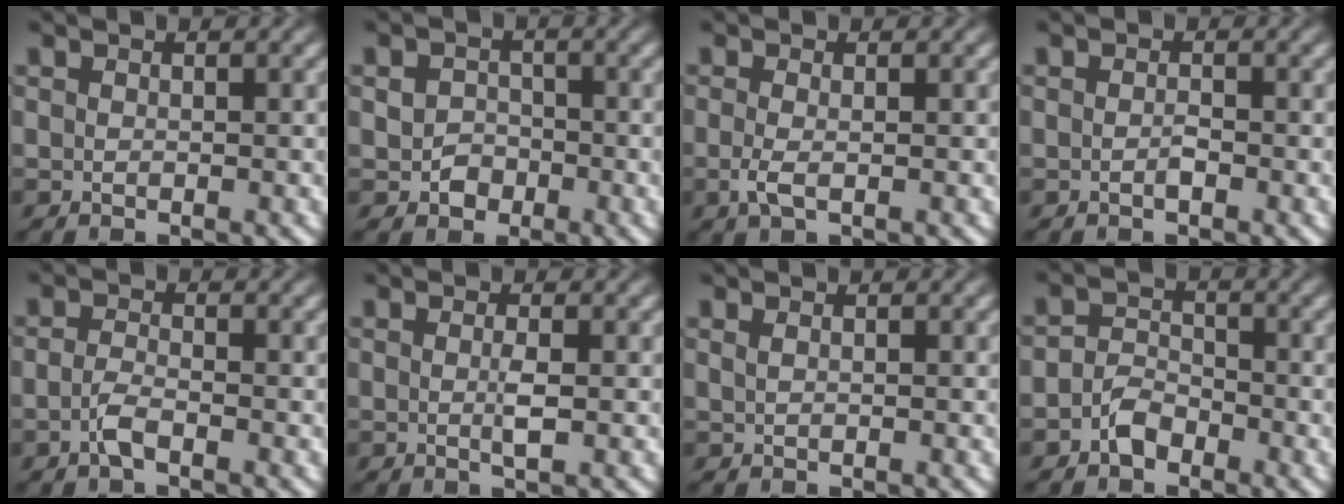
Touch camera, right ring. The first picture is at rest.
{"total": 1.9, "force": [-0.8, 1.7, 0.2], "torque": [-0.003, -0.012, -0.011]}
{"total": 1.5, "force": [-0.7, 0.3, 1.3], "torque": [-0.042, -0.019, -0.006]}
{"total": 0.8, "force": [-0.4, 0.5, 0.4], "torque": [-0.013, -0.002, -0.011]}
{"total": 1.6, "force": [-1.2, 0.2, 1.0], "torque": [-0.030, -0.010, -0.021]}
{"total": 1.2, "force": [-0.3, 0.0, 1.2], "torque": [-0.030, -0.008, -0.006]}
{"total": 0.7, "force": [0.1, -0.7, 0.1], "torque": [-0.005, -0.007, 0.007]}
{"total": 2.5, "force": [-1.6, 1.8, 0.7], "torque": [-0.018, -0.010, -0.027]}